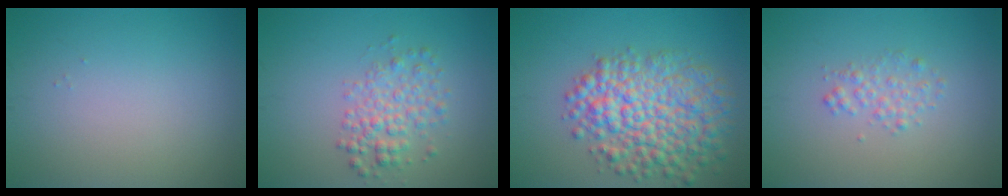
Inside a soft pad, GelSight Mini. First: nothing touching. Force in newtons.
{"total": 3.2, "press": 3.2, "slide": 0.1}
{"total": 8.3, "press": 8.3, "slide": 0.2}
{"total": 1.5, "press": 1.5, "slide": 0.0}